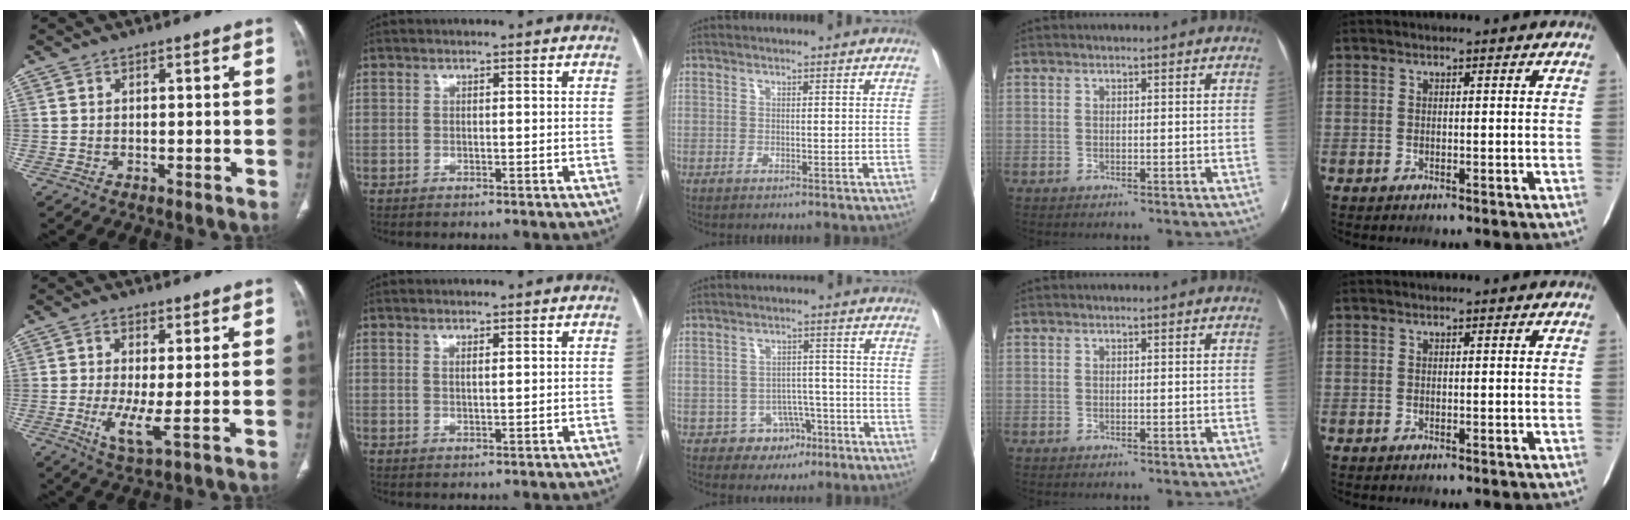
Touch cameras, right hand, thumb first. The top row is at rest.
{"thumb": {"total": 6.1, "force": [-0.3, 1.1, 5.9], "torque": [-0.128, -0.014, -0.009]}, "index": {"total": 1.2, "force": [0.5, 0.3, 1.0], "torque": [-0.020, -0.003, 0.010]}, "middle": {"total": 5.1, "force": [-2.8, 4.2, 0.6], "torque": [0.011, 0.018, -0.035]}}